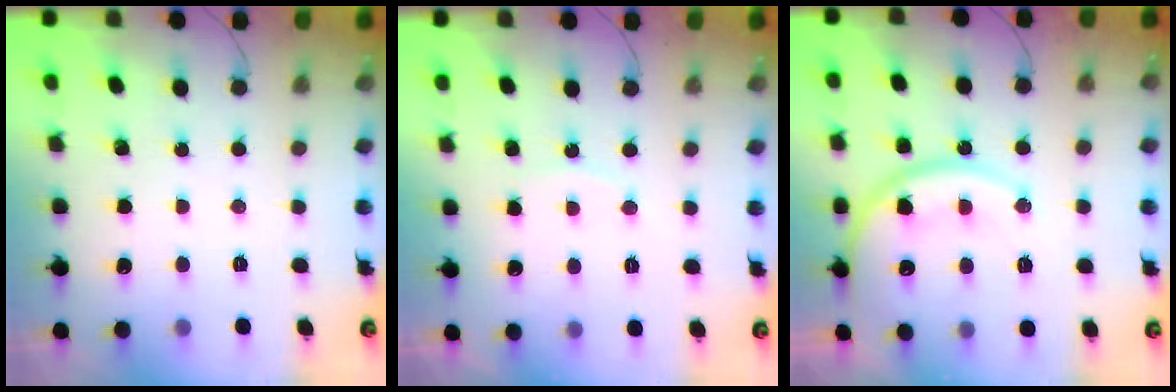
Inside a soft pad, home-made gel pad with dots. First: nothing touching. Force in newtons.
{"total": 5.4, "press": 5.4, "slide": 0.6}
{"total": 15.7, "press": 15.7, "slide": 1.4}